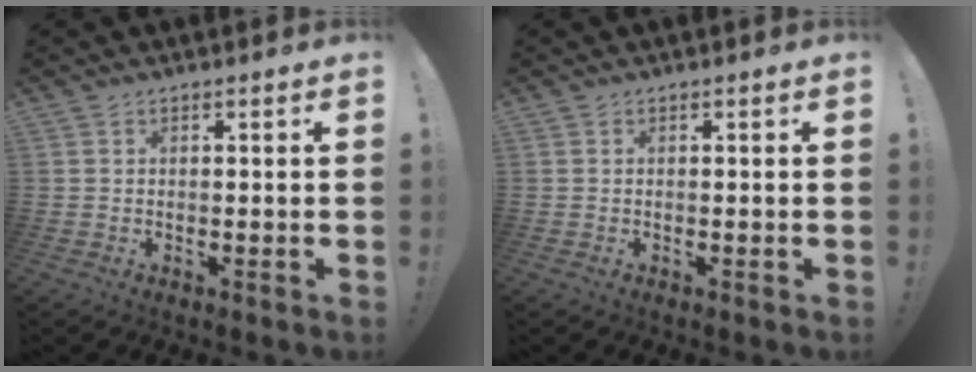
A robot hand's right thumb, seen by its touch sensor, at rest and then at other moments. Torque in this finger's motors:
{"motor_torque": [0.00, 0.00, 0.00, 0.00, 0.00]}